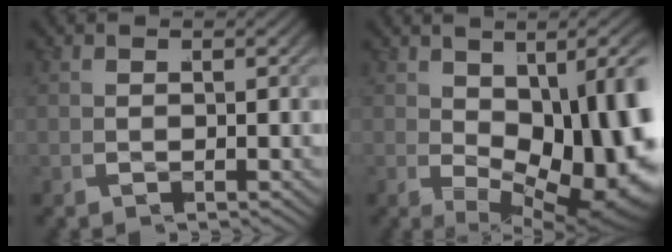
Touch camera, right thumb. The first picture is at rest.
{"total": 13.9, "force": [-0.9, 7.3, 11.8], "torque": [-0.170, -0.034, 0.020]}